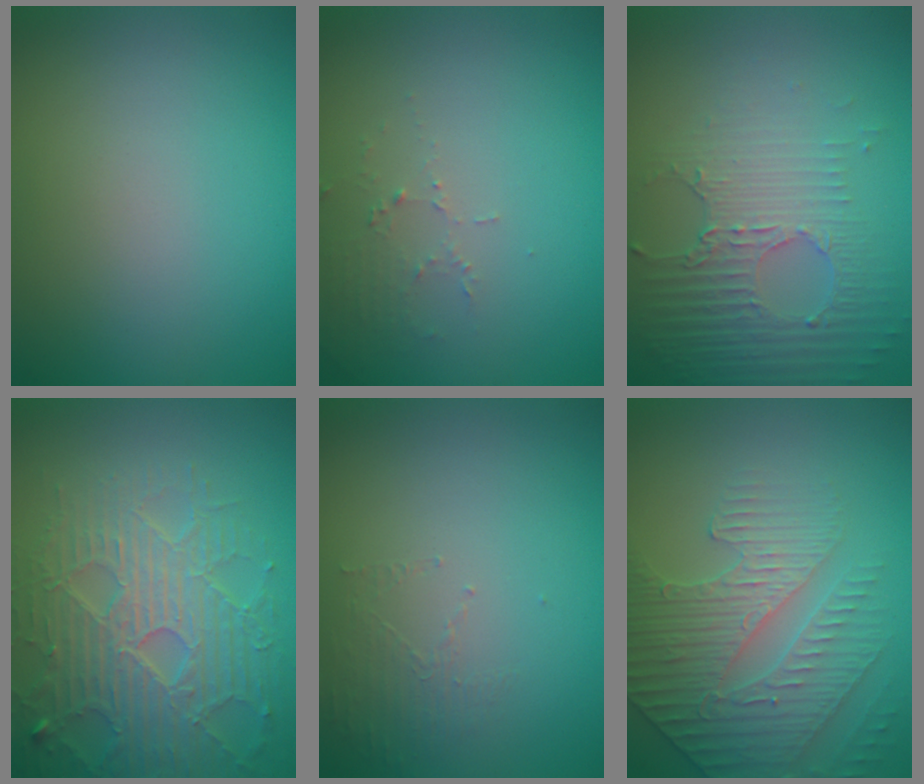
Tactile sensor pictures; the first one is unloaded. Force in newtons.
{"total": 1.5, "press": 1.5, "slide": 0.2}
{"total": 5.2, "press": 3.3, "slide": 4.1}
{"total": 7.0, "press": 5.7, "slide": 4.0}
{"total": 1.4, "press": 0.4, "slide": 1.4}
{"total": 4.2, "press": 4.1, "slide": 0.6}